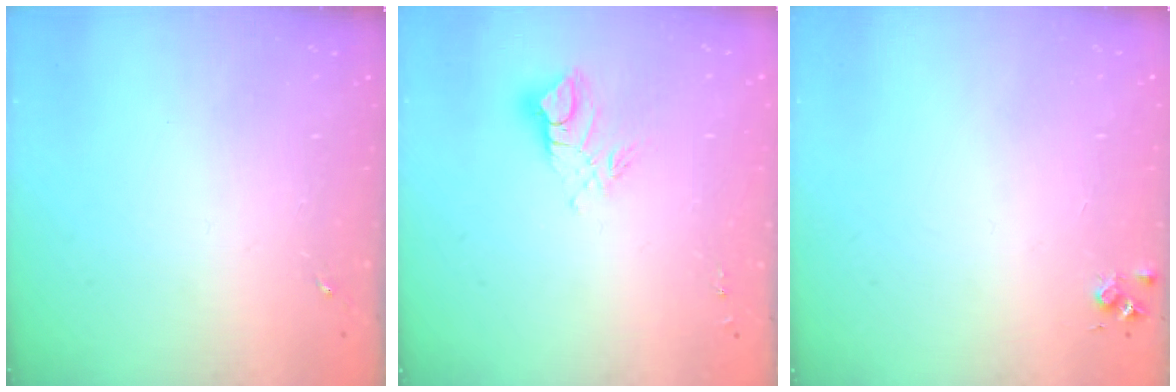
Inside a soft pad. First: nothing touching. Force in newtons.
{"total": 10.0, "press": 9.9, "slide": 1.0}
{"total": 4.4, "press": 4.4, "slide": 0.5}